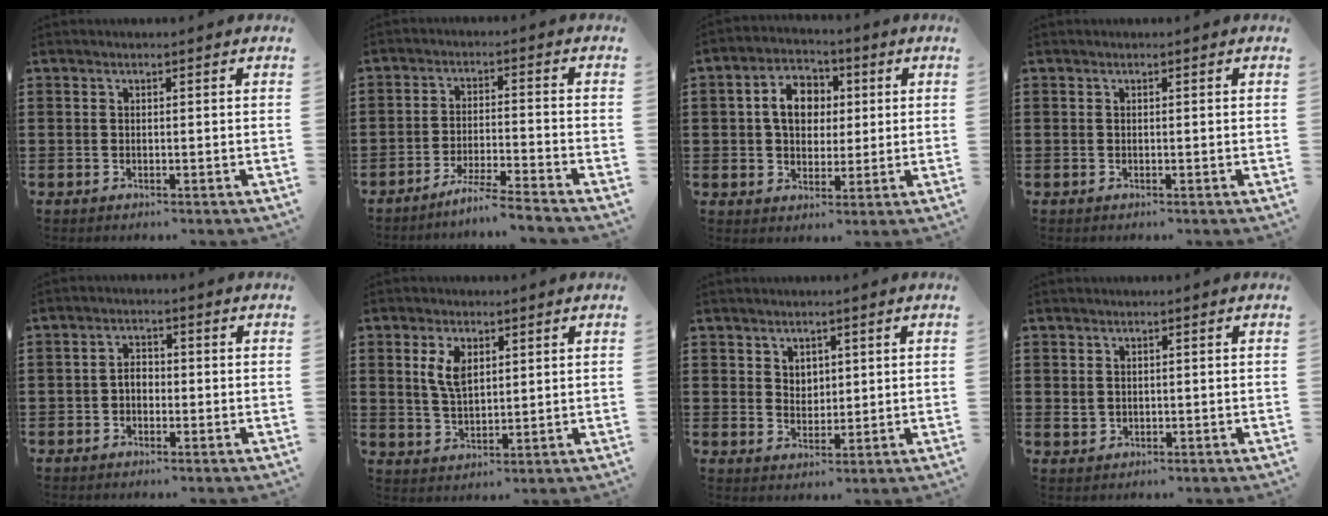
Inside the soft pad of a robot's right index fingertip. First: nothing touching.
{"total": 4.6, "force": [-4.2, -1.0, 1.6], "torque": [-0.032, -0.014, -0.082]}
{"total": 7.1, "force": [1.1, 5.2, 4.7], "torque": [-0.099, 0.009, 0.012]}
{"total": 0.0}
{"total": 2.0, "force": [-0.5, 1.3, 1.5], "torque": [-0.030, 0.003, -0.010]}
{"total": 5.1, "force": [1.9, 2.7, 3.9], "torque": [-0.085, 0.009, 0.033]}
{"total": 2.8, "force": [2.0, 1.9, 0.5], "torque": [-0.017, 0.008, 0.039]}
{"total": 1.2, "force": [0.5, 1.1, 0.4], "torque": [-0.011, 0.004, 0.010]}